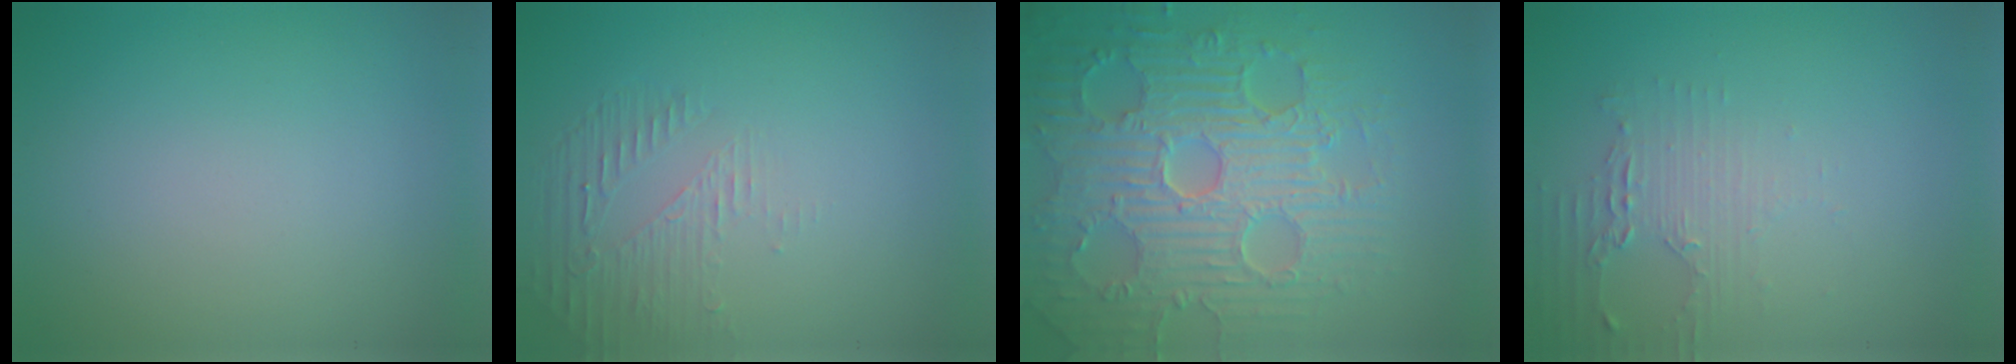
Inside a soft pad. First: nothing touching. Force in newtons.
{"total": 1.7, "press": 0.6, "slide": 1.6}
{"total": 9.4, "press": 6.9, "slide": 6.4}
{"total": 1.8, "press": 1.8, "slide": 0.4}